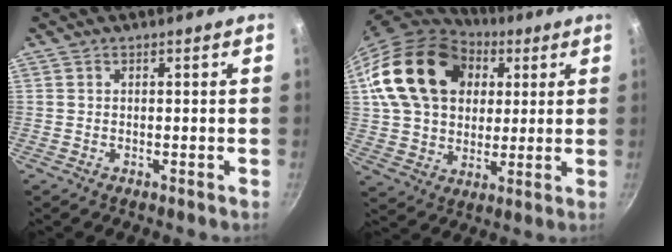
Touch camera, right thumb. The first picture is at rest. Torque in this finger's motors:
{"motor_torque": [0.98, 4.02, 1.20, -0.69, 0.20]}